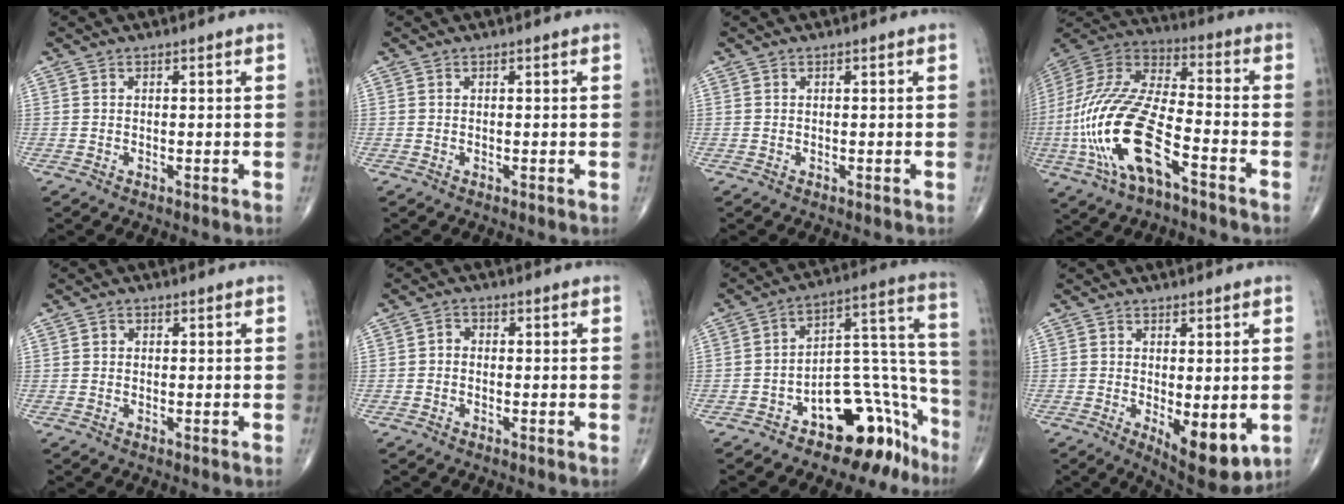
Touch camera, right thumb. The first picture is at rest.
{"total": 0.0}
{"total": 0.0}
{"total": 23.2, "force": [-8.3, 9.3, 19.6], "torque": [-0.450, 0.031, -0.152]}
{"total": 1.1, "force": [0.2, 1.0, 0.4], "torque": [-0.001, 0.002, 0.001]}
{"total": 1.9, "force": [-0.3, 1.5, 1.1], "torque": [-0.008, 0.008, -0.011]}
{"total": 16.8, "force": [-10.9, 8.6, 9.4], "torque": [-0.048, 0.151, -0.163]}
{"total": 9.2, "force": [-2.0, 3.8, 8.1], "torque": [-0.106, -0.023, -0.019]}